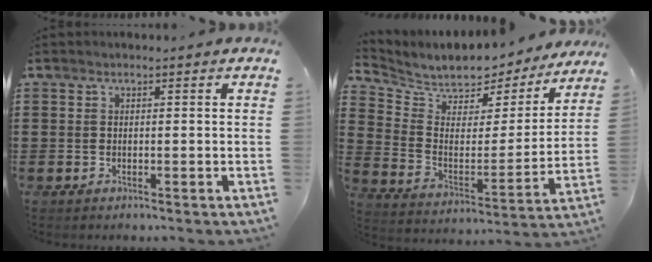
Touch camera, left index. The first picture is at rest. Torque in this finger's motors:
{"motor_torque": [2.14, 0.00, -0.08, -0.08]}